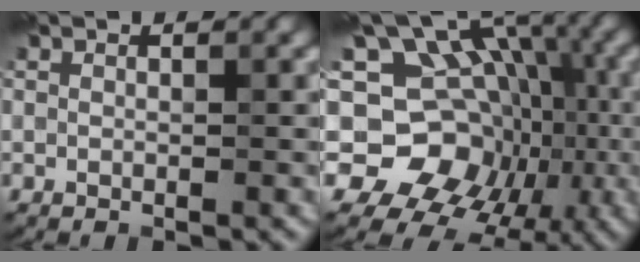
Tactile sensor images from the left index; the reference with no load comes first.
{"total": 12.3, "force": [-1.0, 10.7, 5.9], "torque": [-0.091, 0.021, -0.021]}